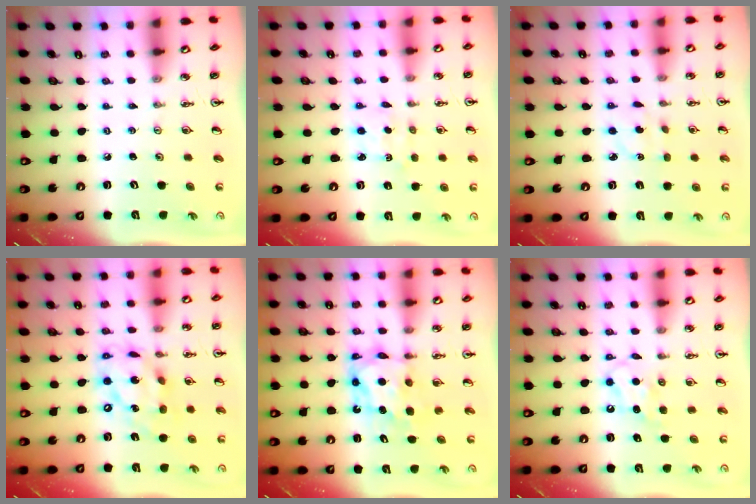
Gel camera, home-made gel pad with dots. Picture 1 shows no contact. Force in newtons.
{"total": 1.8, "press": 1.8, "slide": 0.2}
{"total": 3.1, "press": 3.1, "slide": 0.7}
{"total": 14.6, "press": 14.5, "slide": 1.0}
{"total": 7.0, "press": 7.0, "slide": 0.7}
{"total": 5.6, "press": 5.6, "slide": 0.6}